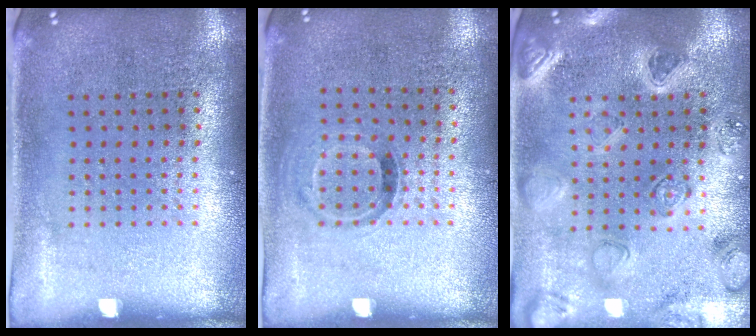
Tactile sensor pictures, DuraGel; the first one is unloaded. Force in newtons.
{"total": 0.9, "press": 0.7, "slide": 0.6}
{"total": 2.2, "press": 2.2, "slide": 0.2}